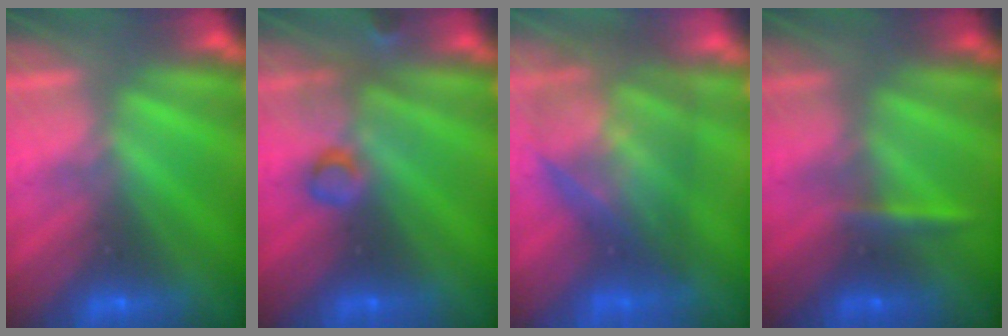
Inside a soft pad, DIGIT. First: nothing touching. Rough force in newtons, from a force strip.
{"total": 2.8}
{"total": 7.5}
{"total": 2.4}